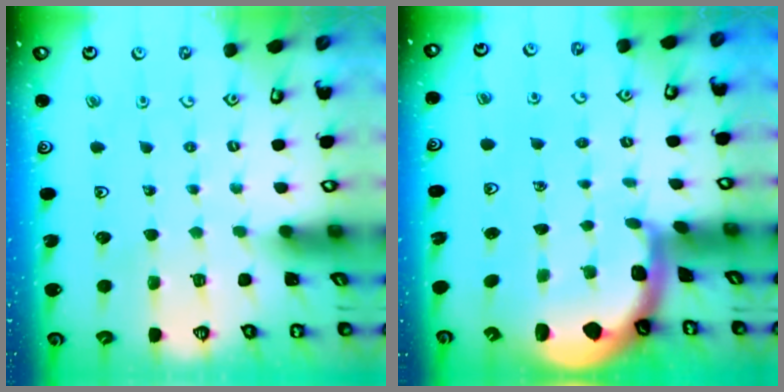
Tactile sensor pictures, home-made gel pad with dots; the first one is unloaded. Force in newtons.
{"total": 1.7, "press": 1.6, "slide": 0.4}